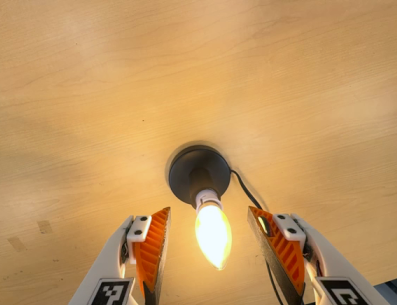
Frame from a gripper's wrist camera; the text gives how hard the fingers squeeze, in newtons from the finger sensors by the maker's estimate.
{"total": 0.0}